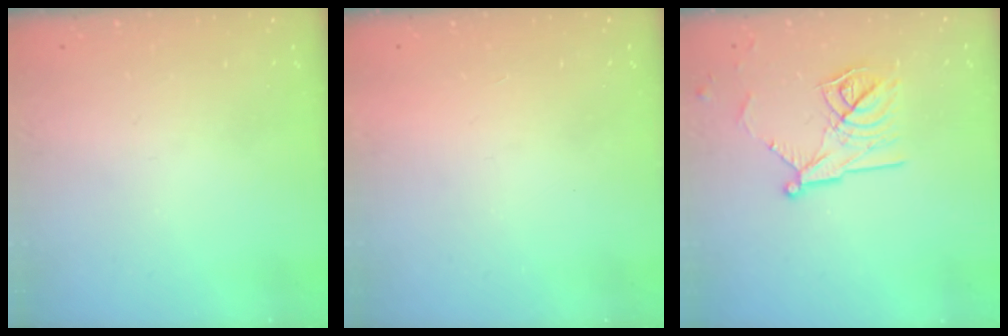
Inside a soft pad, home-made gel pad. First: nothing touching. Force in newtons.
{"total": 1.6, "press": 1.5, "slide": 0.1}
{"total": 13.5, "press": 13.5, "slide": 0.2}